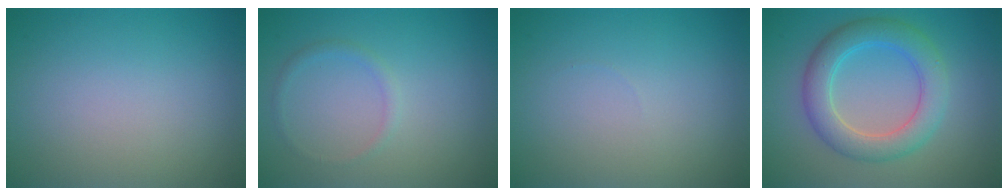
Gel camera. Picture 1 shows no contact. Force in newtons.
{"total": 0.9, "press": 0.9, "slide": 0.1}
{"total": 0.0}
{"total": 5.0, "press": 5.0, "slide": 0.3}